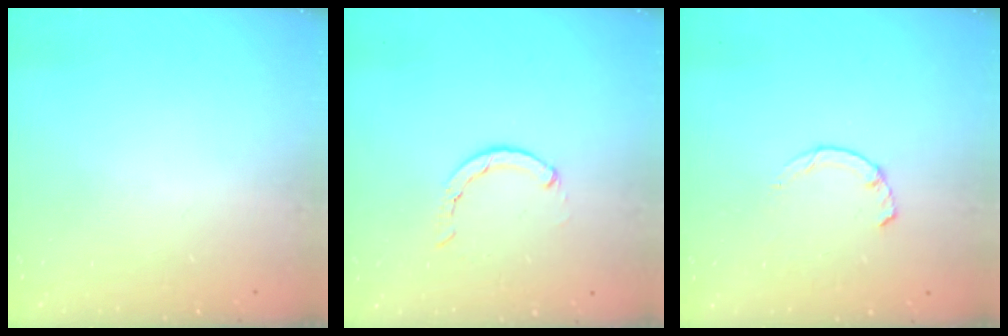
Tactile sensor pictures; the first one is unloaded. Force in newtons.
{"total": 1.5, "press": 1.5, "slide": 0.2}
{"total": 1.9, "press": 1.9, "slide": 0.3}